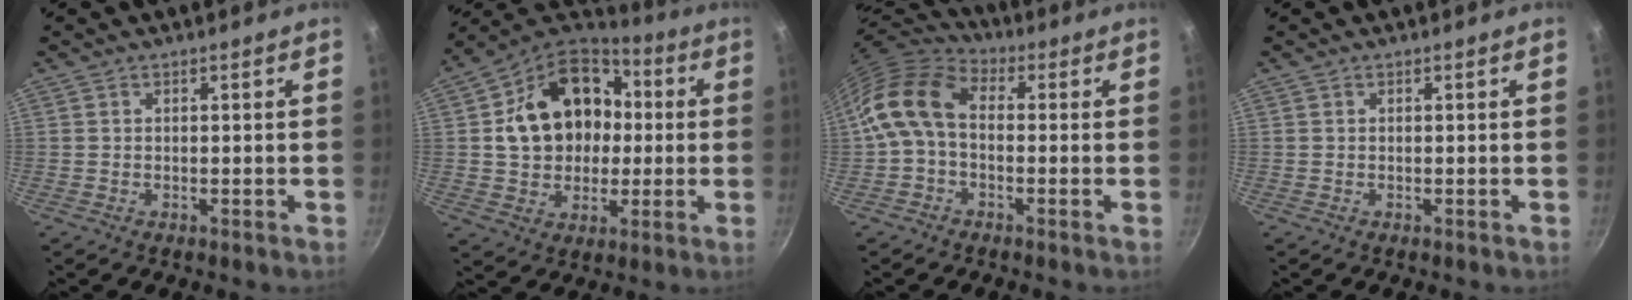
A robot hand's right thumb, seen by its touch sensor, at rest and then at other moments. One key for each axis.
{"total": 20.4, "fx": 2.0, "fy": 16.1, "fz": 12.3, "tx": -0.187, "ty": 0.040, "tz": 0.032}
{"total": 11.5, "fx": -0.2, "fy": 7.7, "fz": 8.5, "tx": -0.156, "ty": 0.033, "tz": -0.026}
{"total": 0.0}